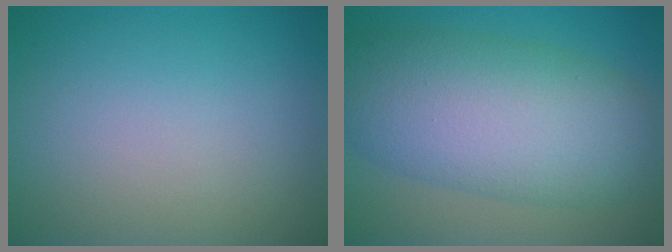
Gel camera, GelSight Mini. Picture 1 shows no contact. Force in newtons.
{"total": 10.9, "press": 10.9, "slide": 0.1}